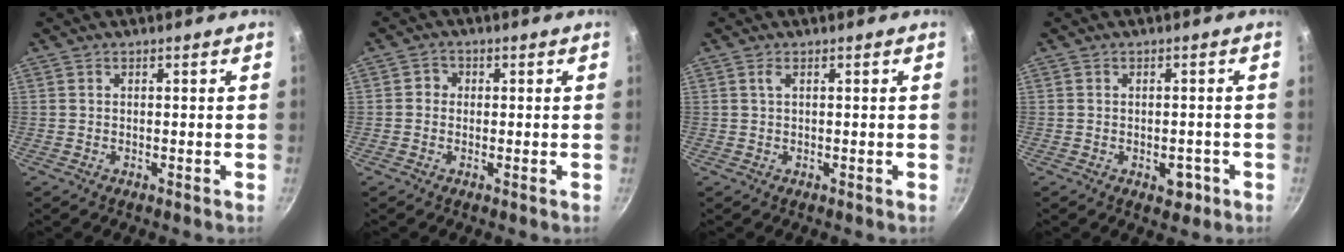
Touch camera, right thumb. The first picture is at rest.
{"total": 2.1, "force": [-0.1, 2.0, 0.6], "torque": [0.002, 0.003, -0.009]}
{"total": 0.9, "force": [0.3, 0.2, 0.8], "torque": [-0.017, 0.002, 0.007]}
{"total": 3.5, "force": [-1.4, 2.2, 2.3], "torque": [-0.011, 0.014, -0.011]}